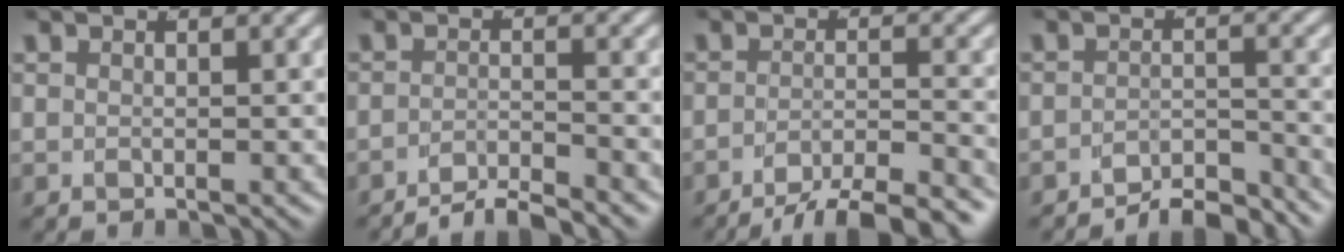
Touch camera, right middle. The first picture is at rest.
{"total": 4.5, "force": [-4.3, 0.6, 1.4], "torque": [-0.010, -0.003, -0.074]}
{"total": 8.7, "force": [-7.3, 2.5, 4.0], "torque": [-0.048, -0.011, -0.112]}
{"total": 5.5, "force": [-5.2, 1.0, 1.4], "torque": [-0.007, -0.004, -0.091]}